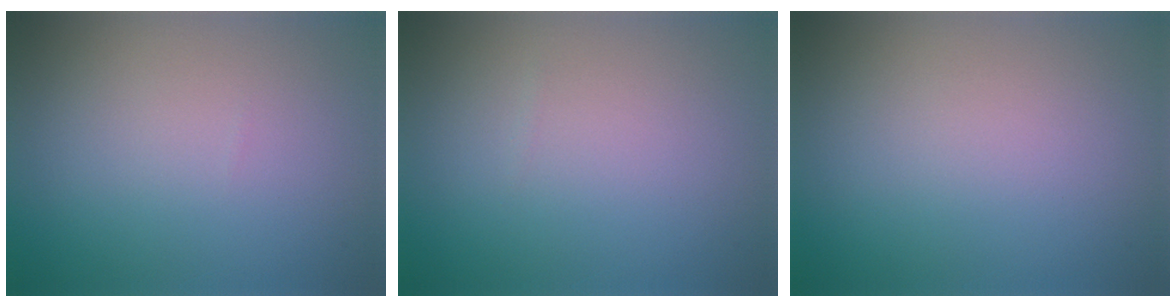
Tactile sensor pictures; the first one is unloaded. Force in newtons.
{"total": 0.0}
{"total": 0.0}